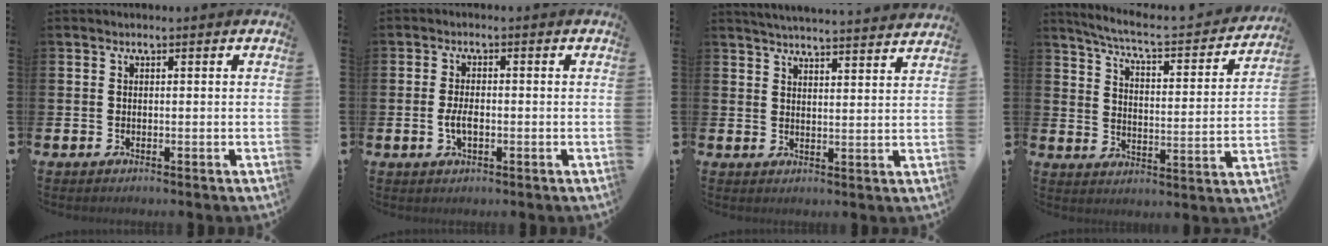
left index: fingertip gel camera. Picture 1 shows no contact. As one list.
[{"total": 2.9, "force": [-0.5, 1.4, 2.5], "torque": [-0.036, -0.001, -0.013]}, {"total": 4.6, "force": [4.6, -0.5, 0.4], "torque": [-0.010, -0.037, 0.080]}, {"total": 6.1, "force": [5.5, 0.9, 2.6], "torque": [-0.072, -0.042, 0.085]}]